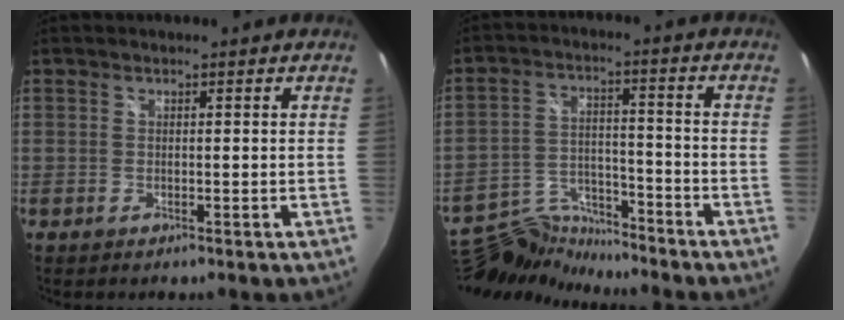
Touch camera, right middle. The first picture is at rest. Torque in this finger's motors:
{"motor_torque": [-0.94, -0.79, -0.42, -0.14]}